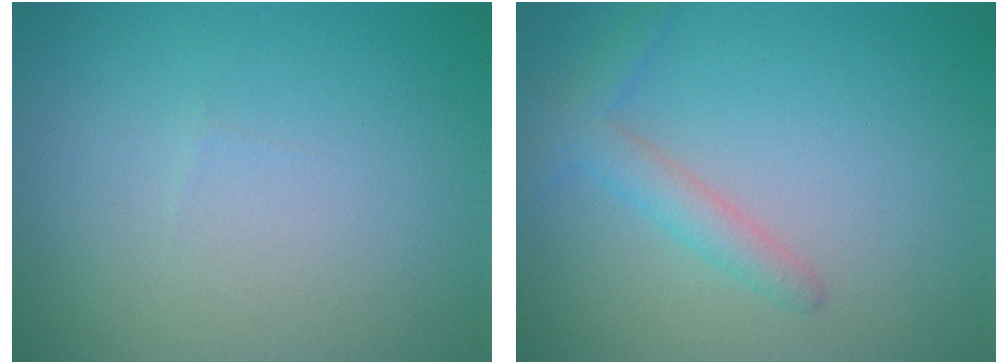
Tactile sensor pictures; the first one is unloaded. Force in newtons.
{"total": 2.3, "press": 2.3, "slide": 0.1}